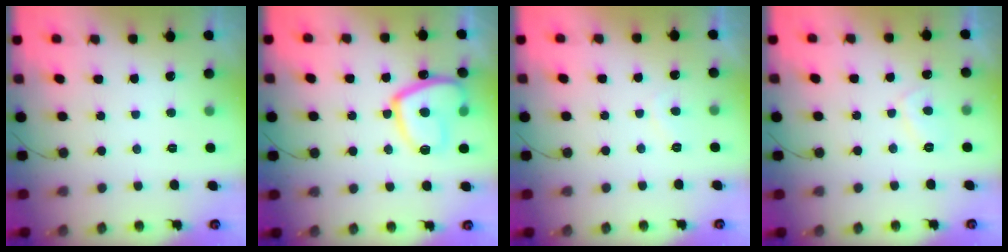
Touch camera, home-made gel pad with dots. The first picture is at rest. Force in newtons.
{"total": 14.6, "press": 14.6, "slide": 1.5}
{"total": 1.3, "press": 1.1, "slide": 0.7}
{"total": 2.7, "press": 2.6, "slide": 0.4}